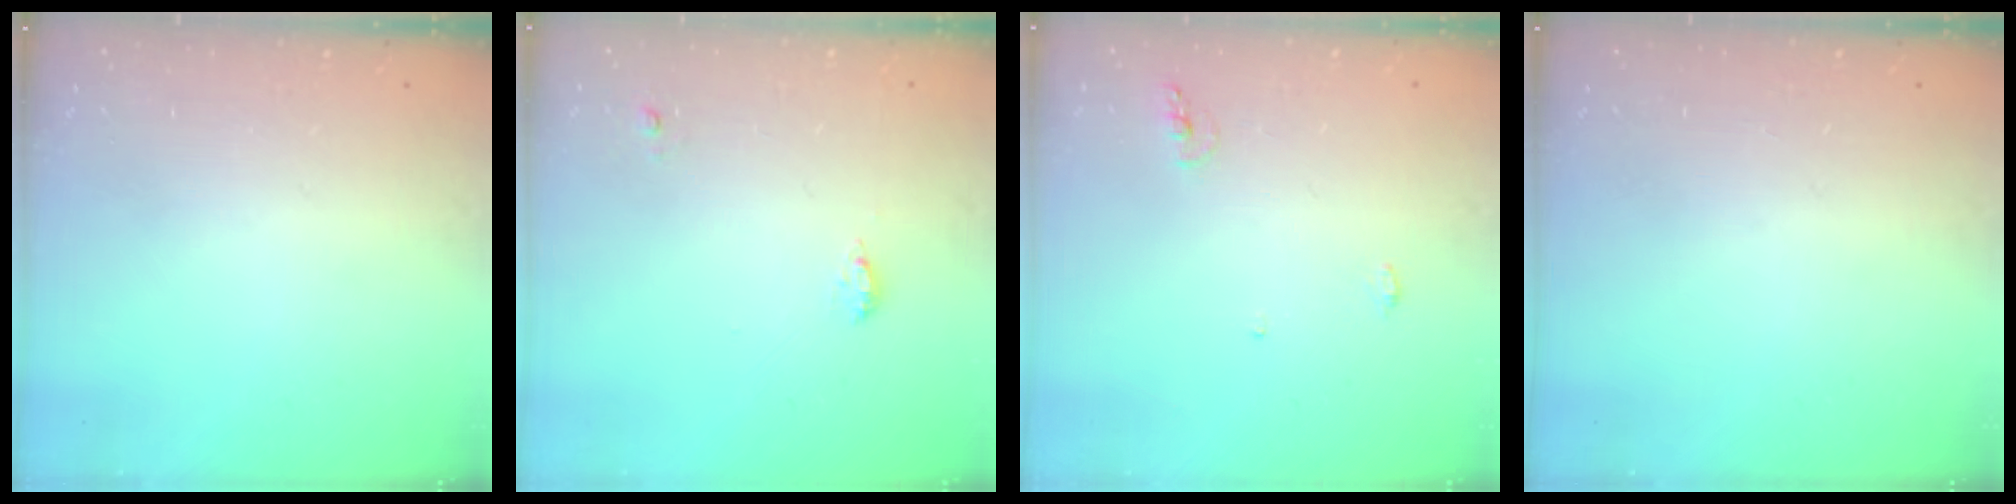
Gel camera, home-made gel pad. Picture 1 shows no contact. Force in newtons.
{"total": 5.3, "press": 5.0, "slide": 1.7}
{"total": 5.0, "press": 4.8, "slide": 1.5}
{"total": 0.0}